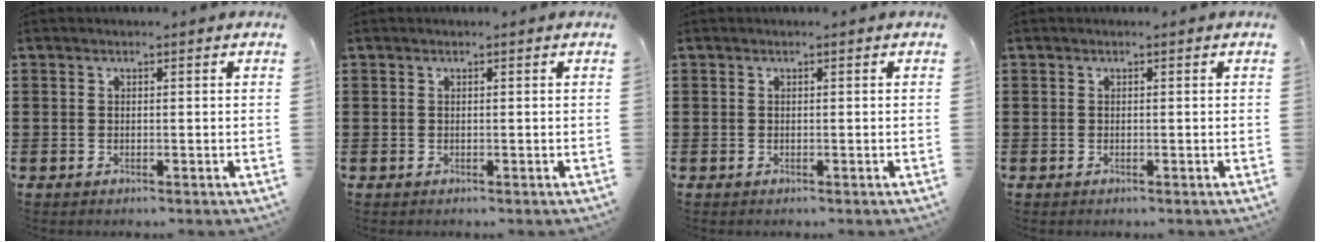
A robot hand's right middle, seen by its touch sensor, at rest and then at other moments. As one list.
[{"total": 0.0}, {"total": 0.0}, {"total": 0.0}]